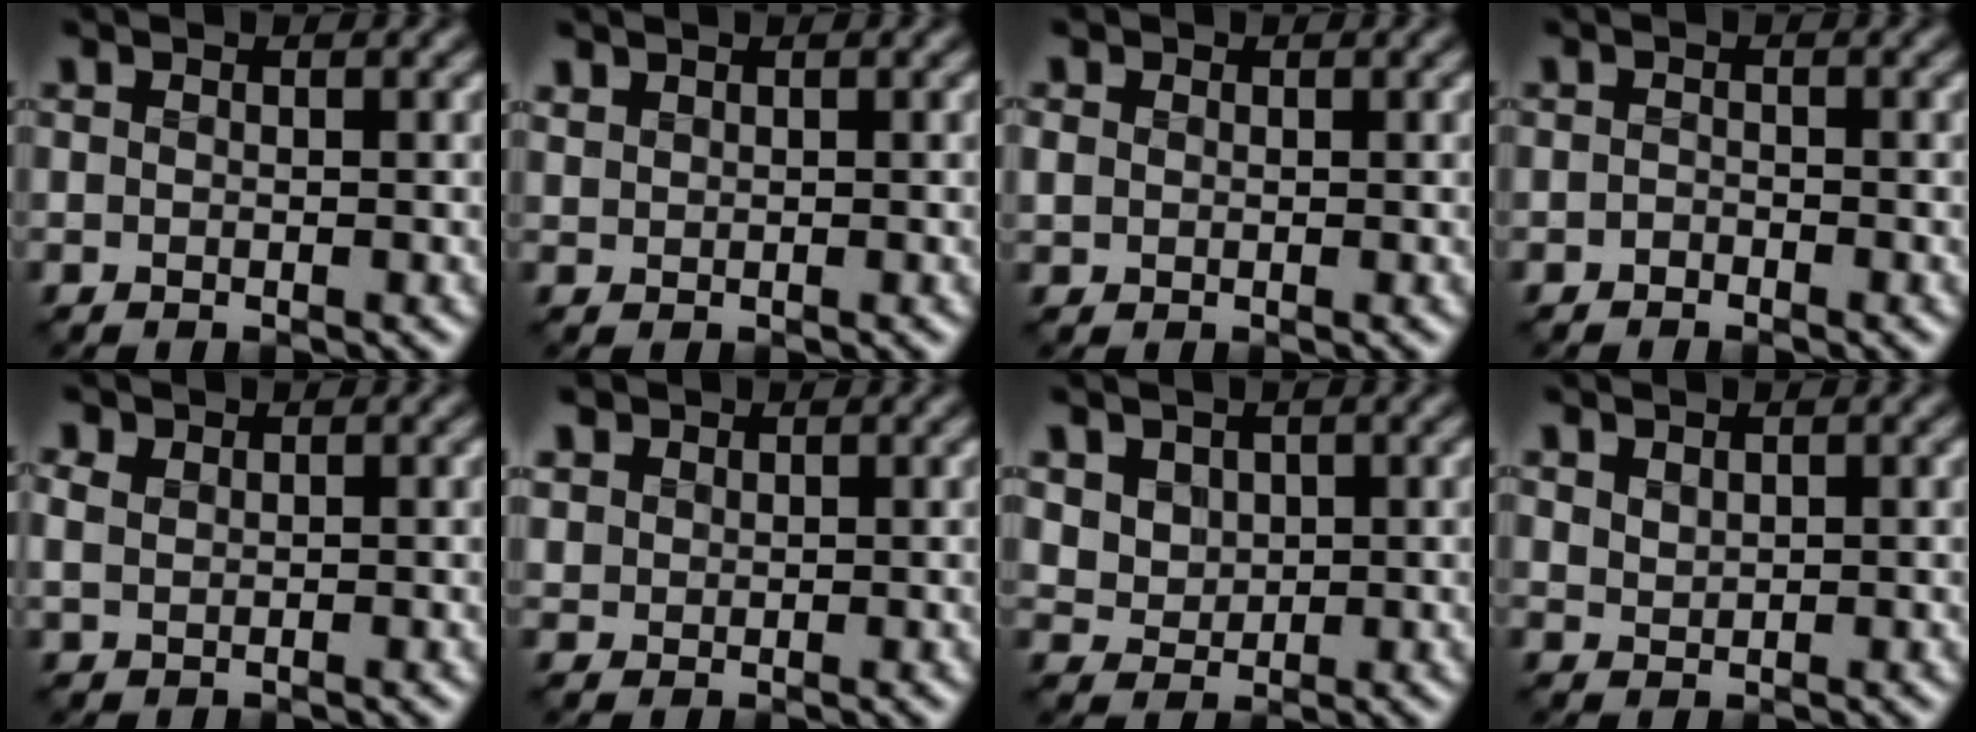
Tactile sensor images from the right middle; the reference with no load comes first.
{"total": 0.8, "force": [0.6, 0.4, 0.1], "torque": [-0.009, 0.000, 0.016]}
{"total": 1.3, "force": [0.2, 1.2, 0.4], "torque": [-0.011, -0.004, 0.002]}
{"total": 0.9, "force": [-0.8, 0.3, 0.1], "torque": [0.000, -0.004, -0.018]}
{"total": 1.3, "force": [0.7, 0.9, 0.7], "torque": [-0.020, 0.000, 0.015]}
{"total": 1.6, "force": [0.8, 1.4, 0.3], "torque": [-0.017, -0.004, 0.021]}
{"total": 3.8, "force": [1.7, 2.9, 1.7], "torque": [-0.057, 0.001, 0.042]}
{"total": 1.1, "force": [0.7, 0.6, 0.5], "torque": [-0.016, -0.002, 0.016]}